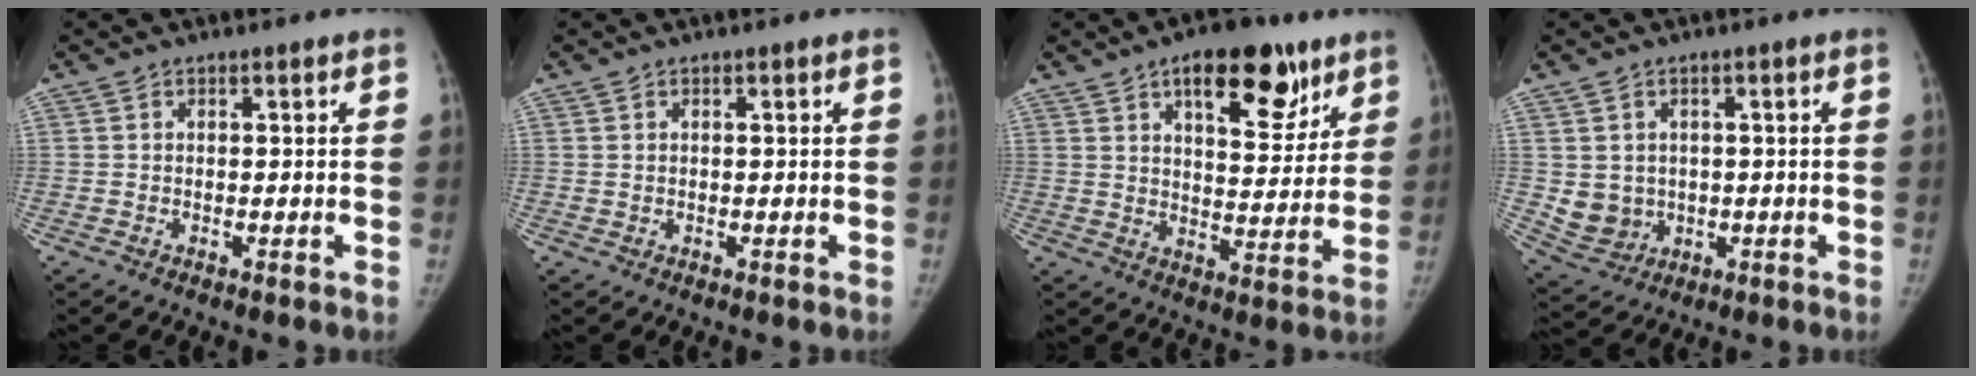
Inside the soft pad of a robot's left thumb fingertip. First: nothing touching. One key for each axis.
{"total": 0.0}
{"total": 15.3, "fx": 8.8, "fy": 7.0, "fz": 10.4, "tx": -0.098, "ty": -0.035, "tz": 0.129}
{"total": 6.2, "fx": 0.1, "fy": 5.6, "fz": 2.7, "tx": -0.030, "ty": -0.006, "tz": 0.023}